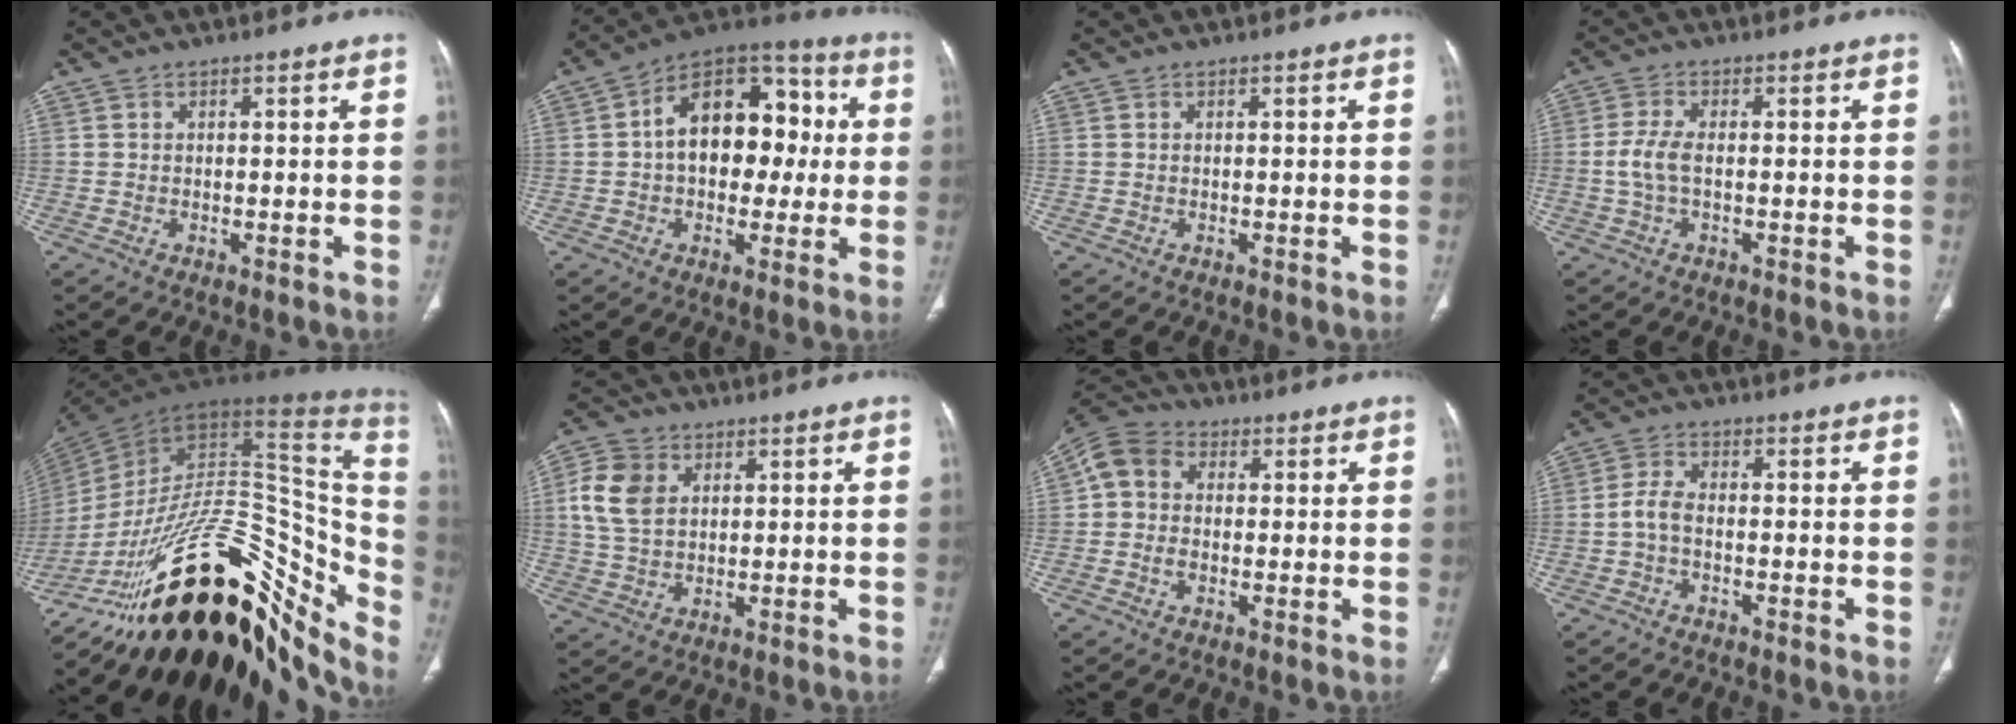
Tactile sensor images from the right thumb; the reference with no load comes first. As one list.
[{"total": 18.0, "force": [1.6, 11.8, 13.5], "torque": [-0.160, 0.043, 0.016]}, {"total": 0.0}, {"total": 4.3, "force": [-0.4, 1.9, 3.9], "torque": [-0.103, 0.002, -0.011]}, {"total": 40.4, "force": [-22.7, 18.2, 28.1], "torque": [-0.360, 0.053, -0.338]}, {"total": 6.9, "force": [1.8, 5.0, 4.4], "torque": [-0.087, 0.004, 0.035]}, {"total": 7.0, "force": [0.5, 5.7, 4.0], "torque": [-0.073, 0.019, -0.004]}, {"total": 3.3, "force": [-0.9, 1.6, 2.7], "torque": [-0.061, 0.008, -0.025]}]